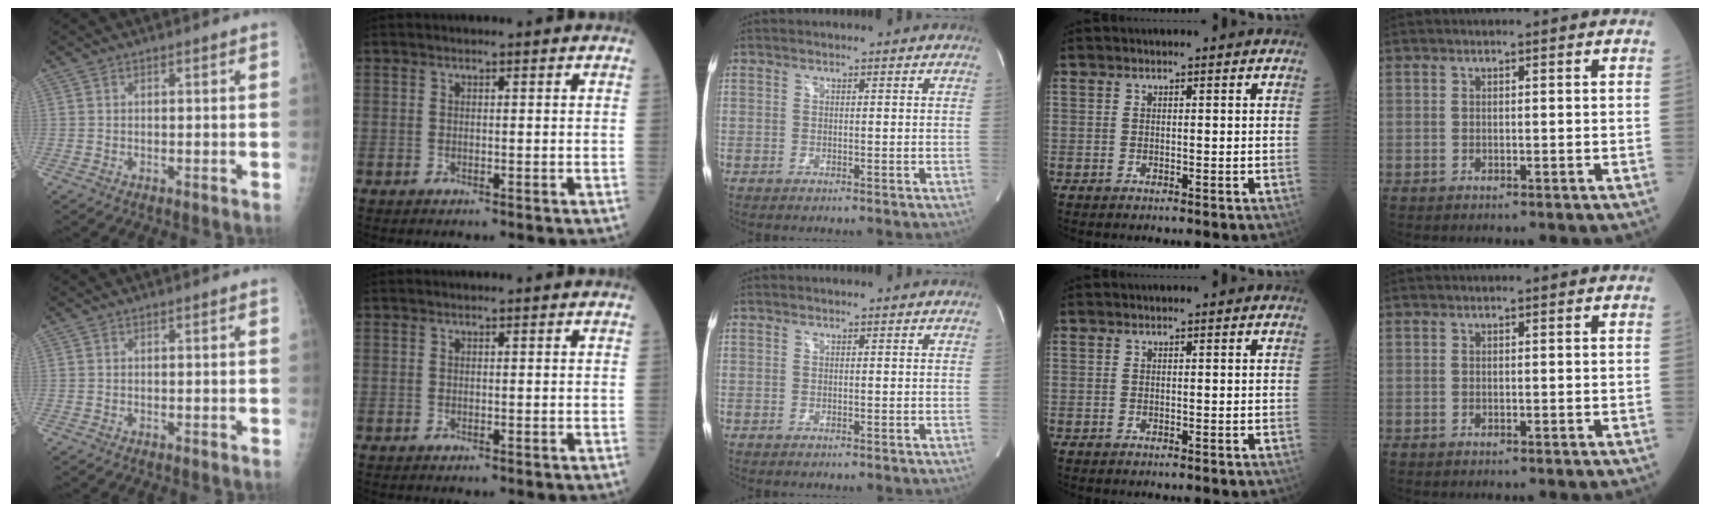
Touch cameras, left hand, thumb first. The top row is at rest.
{}